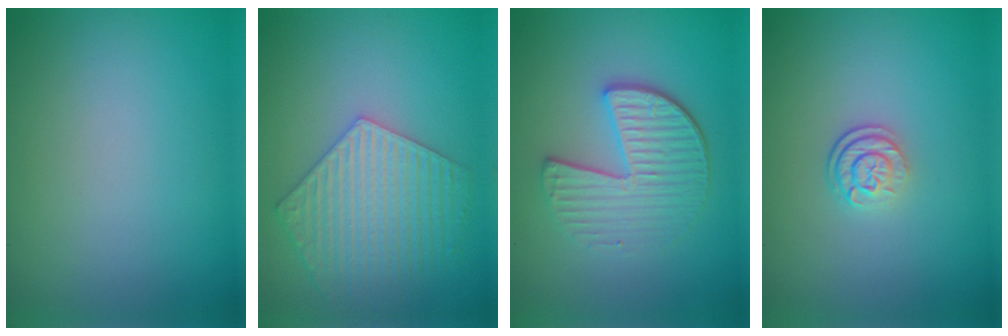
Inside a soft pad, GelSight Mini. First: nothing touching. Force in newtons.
{"total": 5.8, "press": 4.6, "slide": 3.5}
{"total": 4.2, "press": 3.6, "slide": 2.1}
{"total": 2.6, "press": 1.9, "slide": 1.8}